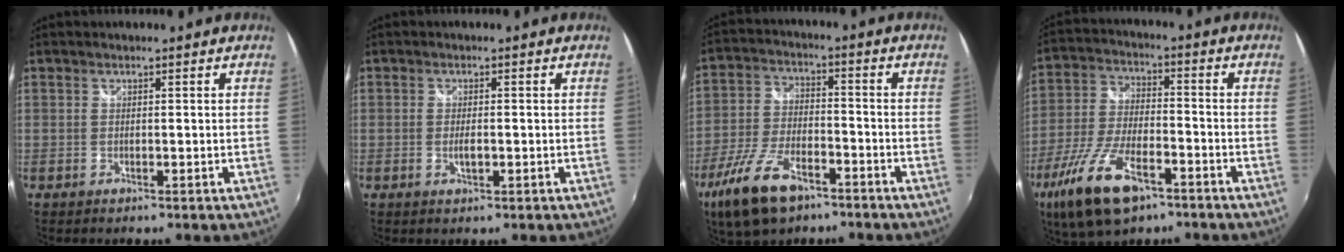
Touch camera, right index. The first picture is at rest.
{"total": 2.1, "force": [-0.5, 0.8, 1.9], "torque": [-0.035, -0.004, -0.008]}
{"total": 14.2, "force": [-9.0, 6.2, 9.0], "torque": [-0.203, -0.022, -0.167]}
{"total": 16.3, "force": [-9.6, 6.5, 11.4], "torque": [-0.247, -0.034, -0.178]}